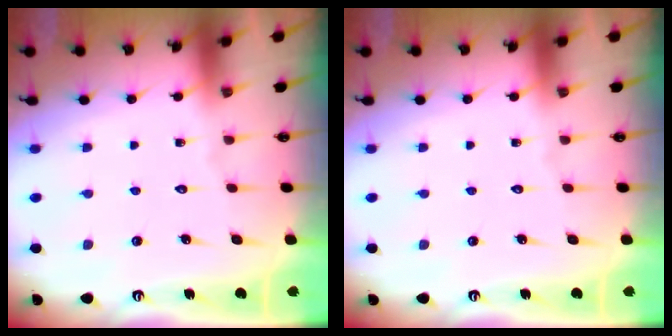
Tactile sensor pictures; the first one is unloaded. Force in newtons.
{"total": 0.0}